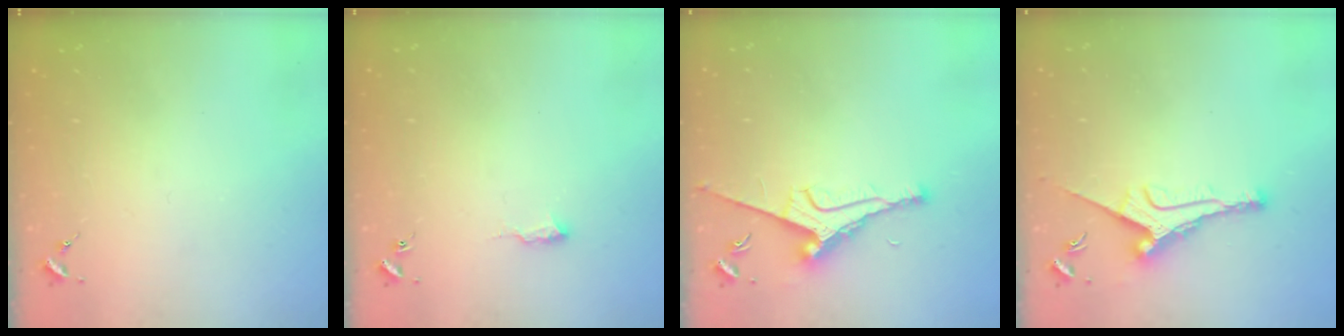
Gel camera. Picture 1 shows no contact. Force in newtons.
{"total": 7.3, "press": 7.2, "slide": 0.8}
{"total": 9.3, "press": 9.2, "slide": 1.3}
{"total": 10.3, "press": 10.3, "slide": 0.2}